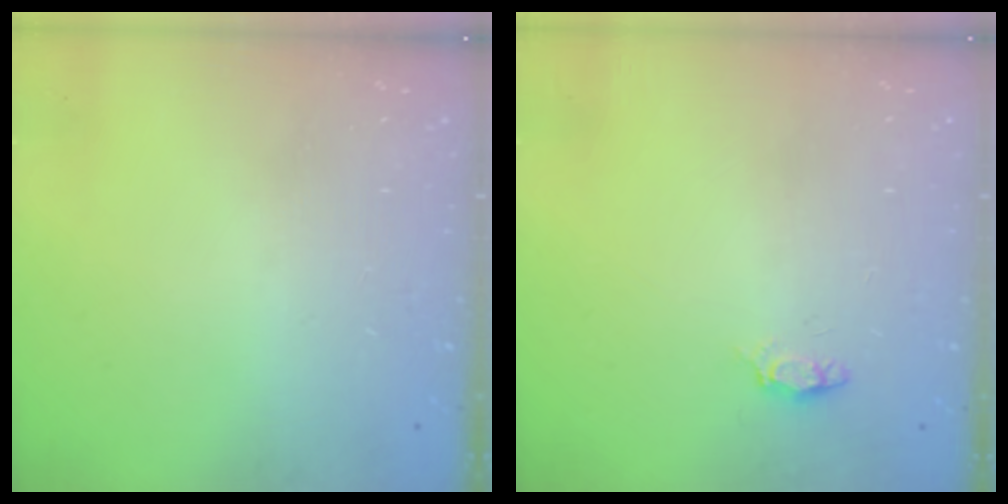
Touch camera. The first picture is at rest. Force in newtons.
{"total": 3.2, "press": 3.2, "slide": 0.4}